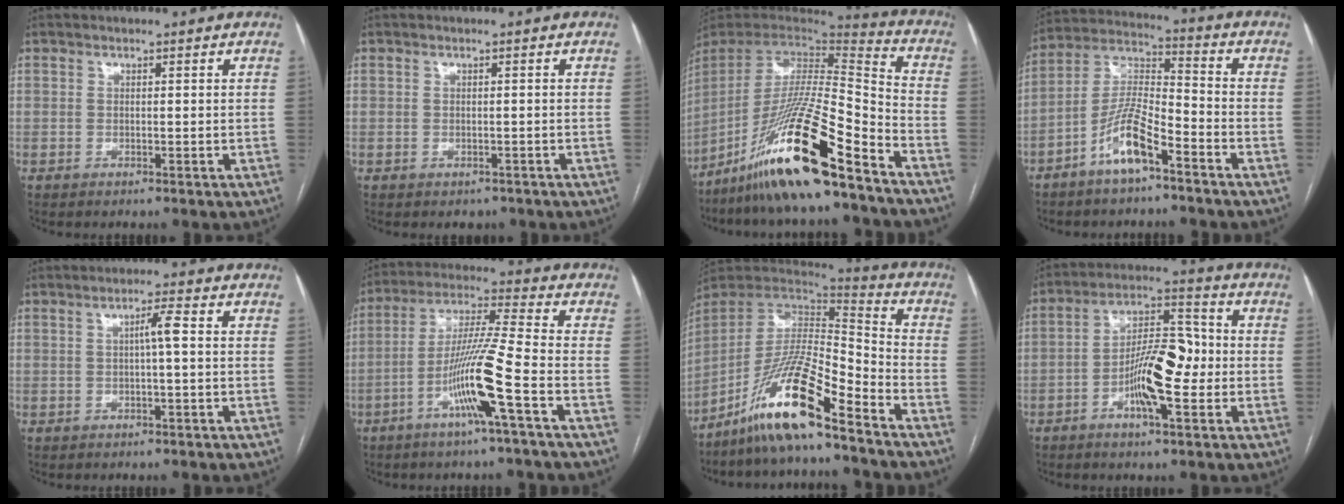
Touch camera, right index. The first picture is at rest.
{"total": 1.6, "force": [-0.9, 1.3, 0.2], "torque": [-0.002, 0.003, -0.006]}
{"total": 22.1, "force": [-15.5, 0.9, 15.7], "torque": [-0.313, -0.022, -0.283]}
{"total": 9.8, "force": [-5.8, 2.2, 7.7], "torque": [-0.166, 0.004, -0.113]}
{"total": 2.6, "force": [0.1, -0.1, 2.6], "torque": [-0.044, 0.004, 0.002]}
{"total": 11.8, "force": [-4.8, -1.3, 10.7], "torque": [-0.208, 0.001, -0.095]}
{"total": 15.8, "force": [-11.2, 1.3, 11.1], "torque": [-0.211, 0.000, -0.205]}
{"total": 10.8, "force": [-2.5, 2.9, 10.1], "torque": [-0.186, 0.019, -0.043]}